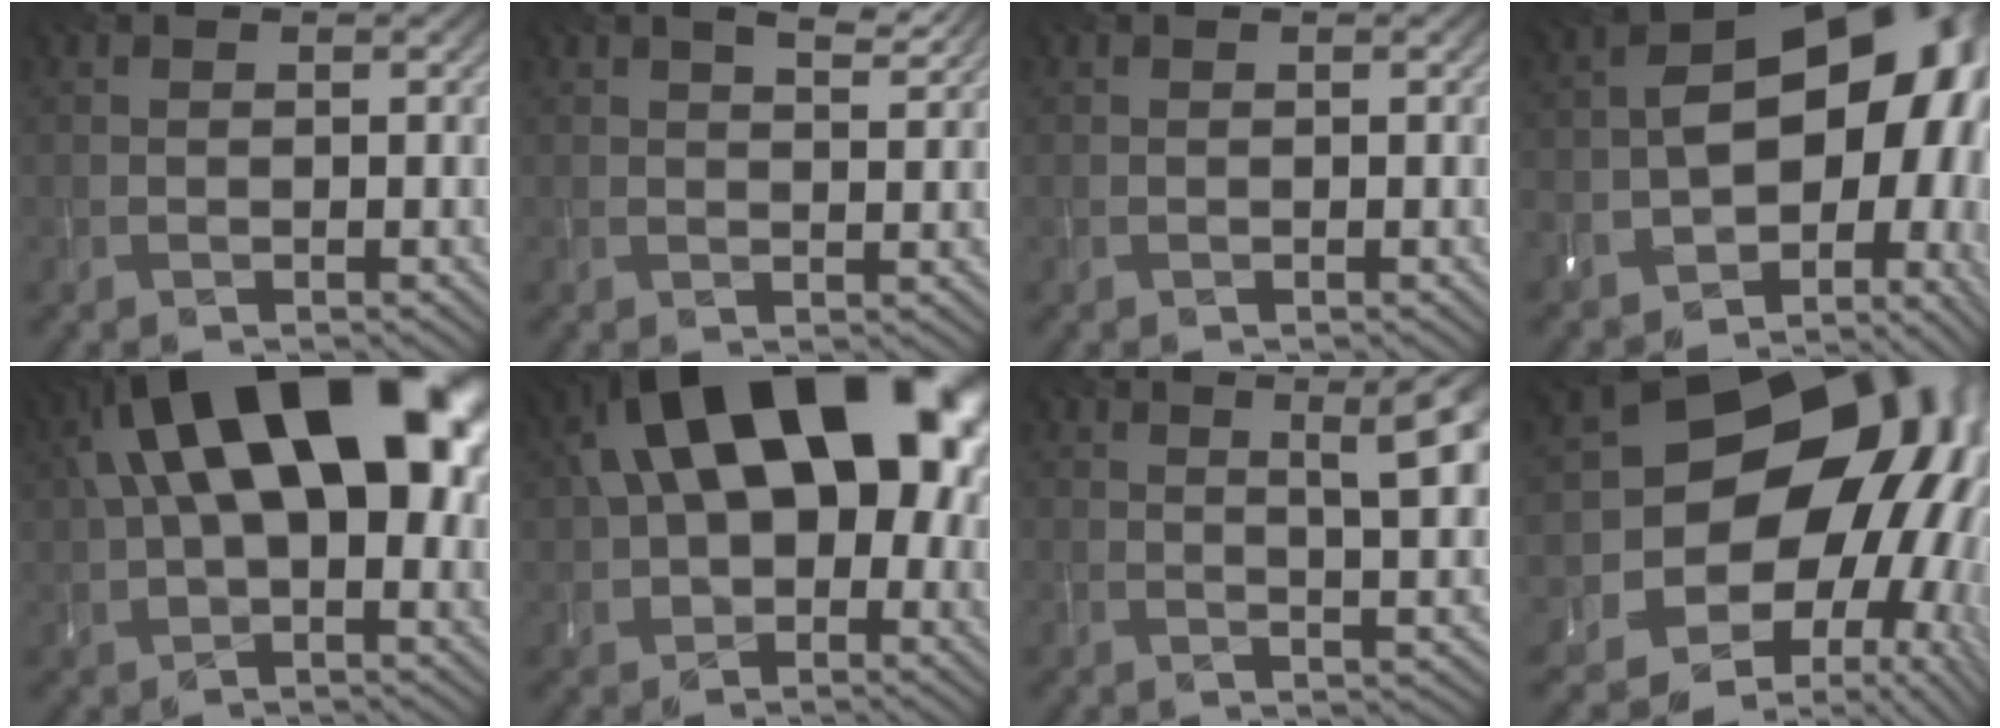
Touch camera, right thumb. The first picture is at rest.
{"total": 3.6, "force": [2.3, 1.1, 2.5], "torque": [-0.041, -0.004, 0.041]}
{"total": 0.0}
{"total": 18.3, "force": [-2.4, 12.1, 13.5], "torque": [-0.191, -0.038, -0.011]}
{"total": 20.6, "force": [5.2, 10.6, 16.9], "torque": [-0.275, 0.036, 0.079]}
{"total": 21.5, "force": [4.8, 13.3, 16.2], "torque": [-0.236, 0.033, 0.072]}
{"total": 7.8, "force": [2.6, 2.2, 7.1], "torque": [-0.074, 0.024, 0.032]}
{"total": 22.5, "force": [0.7, 18.4, 13.0], "torque": [-0.181, -0.024, 0.007]}